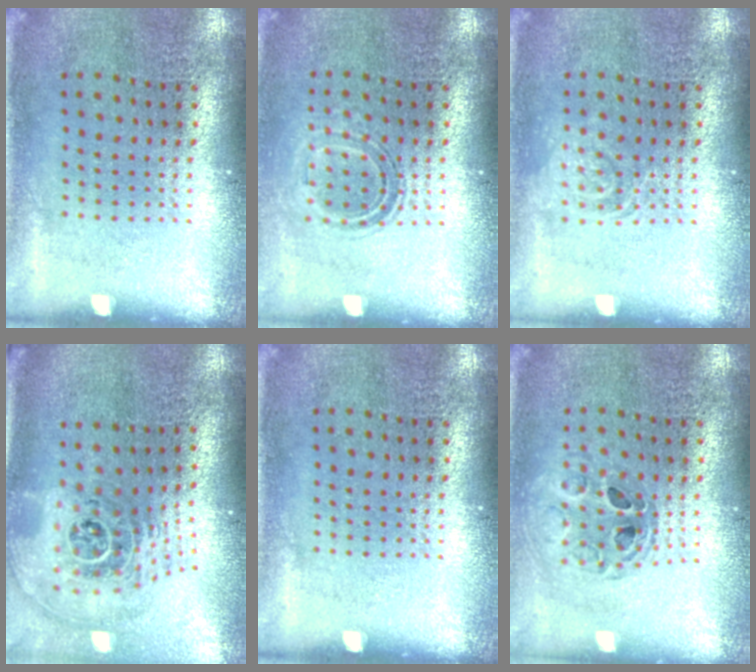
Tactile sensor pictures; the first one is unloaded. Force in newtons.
{"total": 1.1, "press": 1.0, "slide": 0.5}
{"total": 1.5, "press": 1.5, "slide": 0.3}
{"total": 2.4, "press": 1.7, "slide": 1.7}
{"total": 0.0}
{"total": 0.8, "press": 0.7, "slide": 0.2}